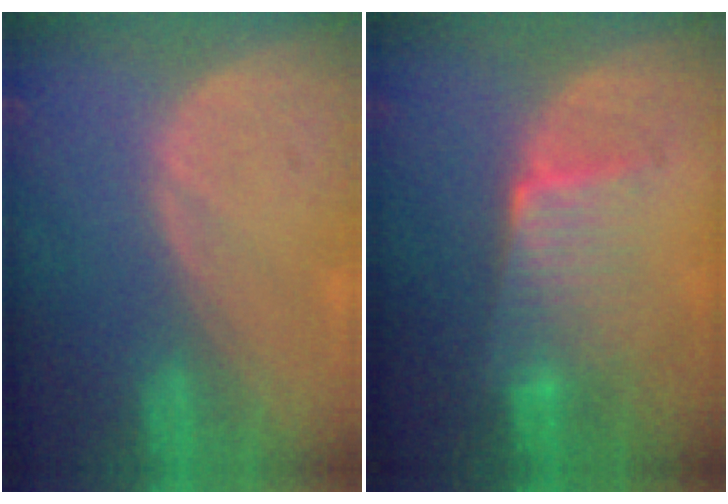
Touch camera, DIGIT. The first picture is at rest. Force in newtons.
{"total": 6.4, "press": 5.6, "slide": 3.1}